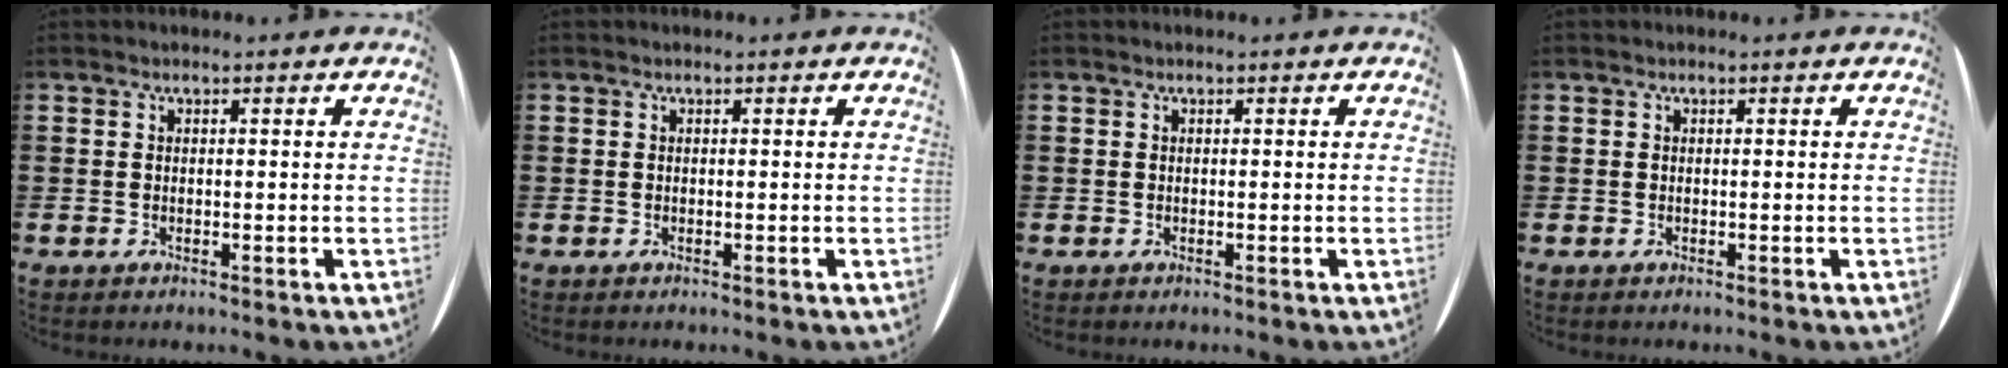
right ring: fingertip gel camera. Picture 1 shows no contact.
{"total": 0.0}
{"total": 0.0}
{"total": 0.0}